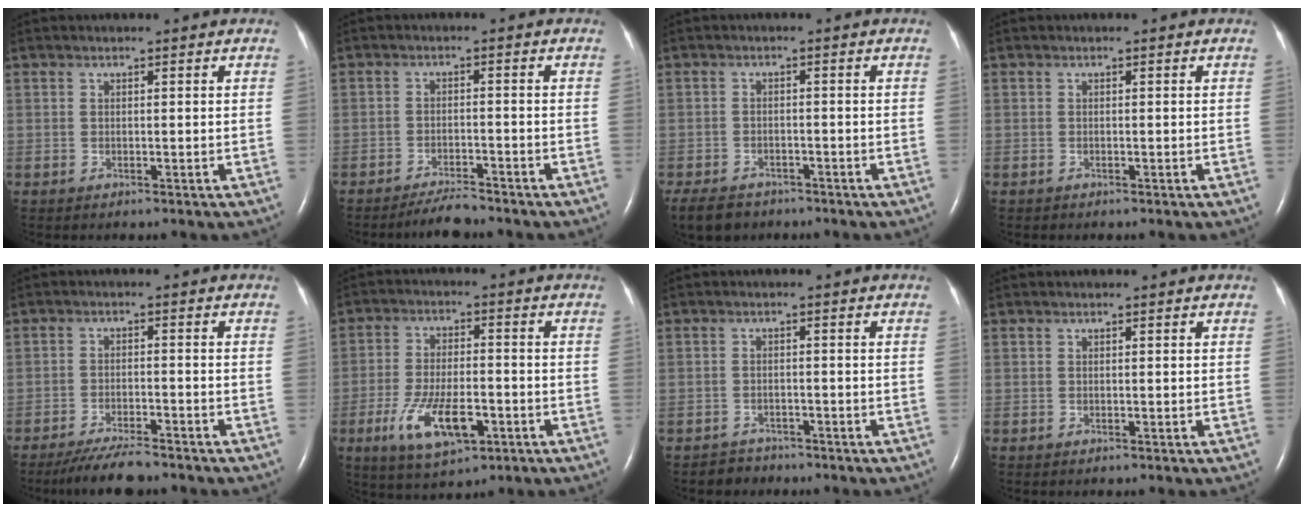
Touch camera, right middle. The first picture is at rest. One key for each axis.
{"total": 3.6, "fx": -3.4, "fy": 0.2, "fz": 1.1, "tx": -0.026, "ty": -0.014, "tz": -0.059}
{"total": 7.3, "fx": -5.5, "fy": 4.1, "fz": 2.5, "tx": -0.048, "ty": -0.006, "tz": -0.085}
{"total": 0.0}
{"total": 6.7, "fx": -5.9, "fy": 0.9, "fz": 3.0, "tx": -0.056, "ty": -0.019, "tz": -0.101}
{"total": 10.1, "fx": -4.2, "fy": 3.6, "fz": 8.4, "tx": -0.170, "ty": -0.011, "tz": -0.067}
{"total": 2.3, "fx": -1.9, "fy": 1.2, "fz": -0.7, "tx": 0.006, "ty": 0.004, "tz": -0.031}
{"total": 0.0}